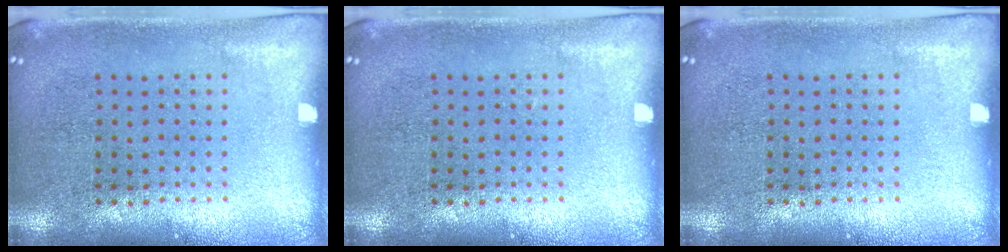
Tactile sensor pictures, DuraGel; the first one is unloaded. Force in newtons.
{"total": 0.0}
{"total": 0.0}